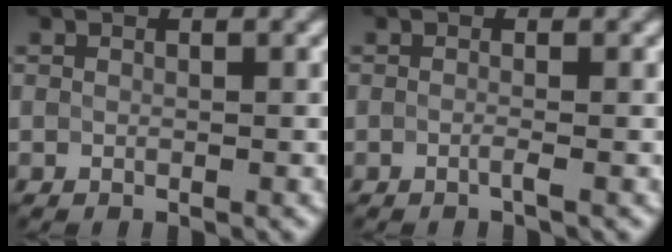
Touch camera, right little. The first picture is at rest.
{"total": 0.9, "force": [-0.8, -0.1, 0.1], "torque": [-0.001, -0.005, -0.015]}